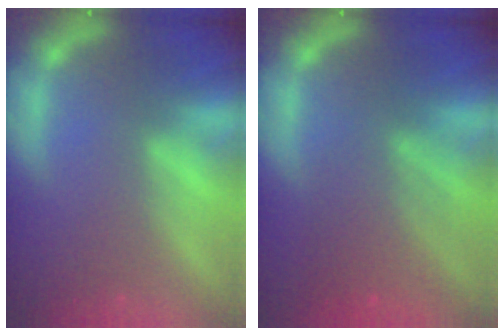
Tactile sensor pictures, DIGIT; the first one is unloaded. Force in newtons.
{"total": 6.0}